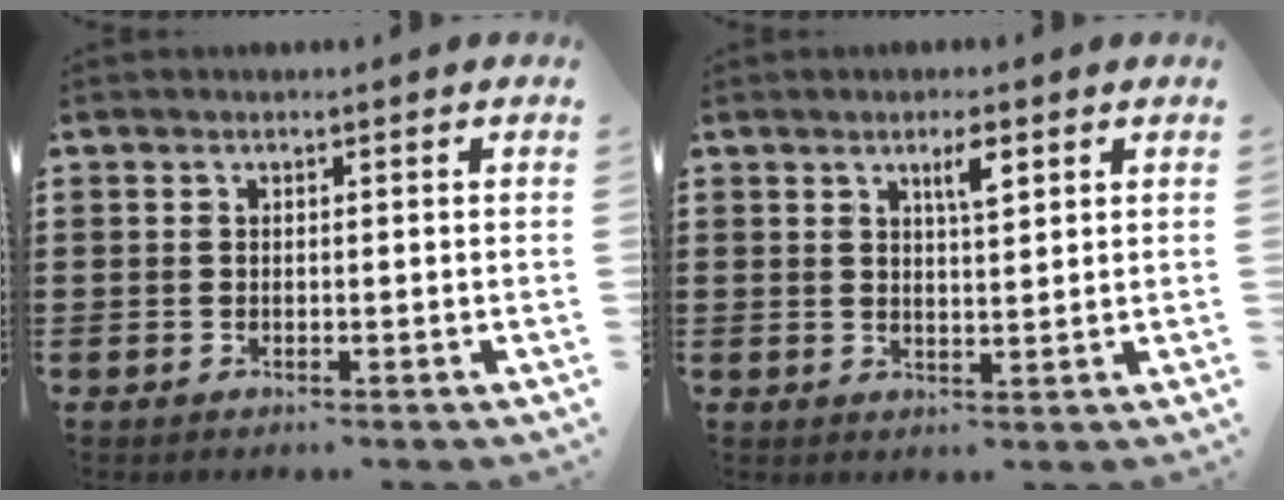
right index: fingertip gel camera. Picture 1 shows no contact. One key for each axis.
{"total": 3.0, "fx": 1.7, "fy": 0.5, "fz": 2.5, "tx": -0.044, "ty": 0.000, "tz": 0.026}